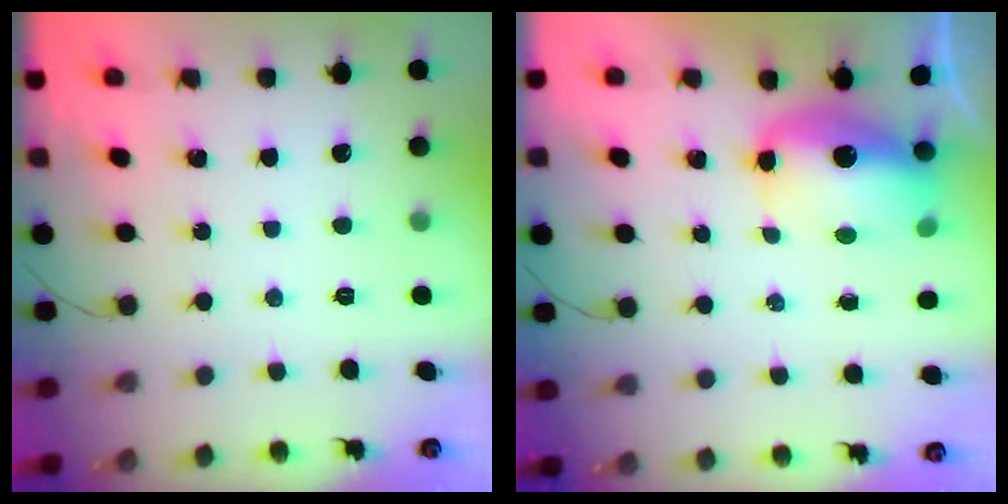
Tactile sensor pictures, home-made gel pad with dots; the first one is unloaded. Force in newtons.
{"total": 11.7, "press": 11.5, "slide": 2.4}